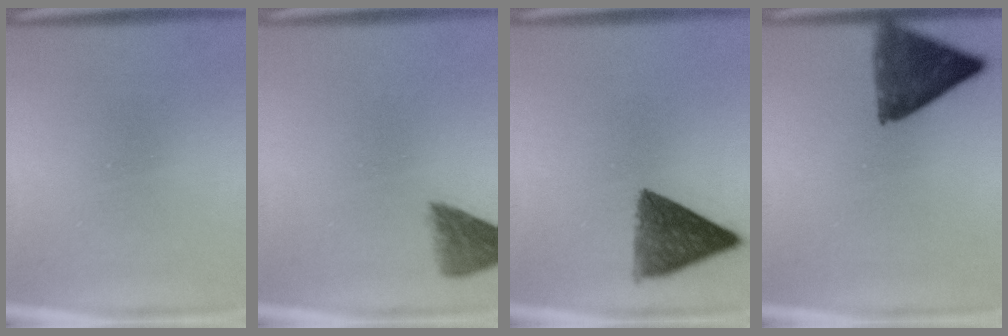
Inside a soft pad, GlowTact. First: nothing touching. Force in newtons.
{"total": 5.0}
{"total": 9.5}
{"total": 8.4}